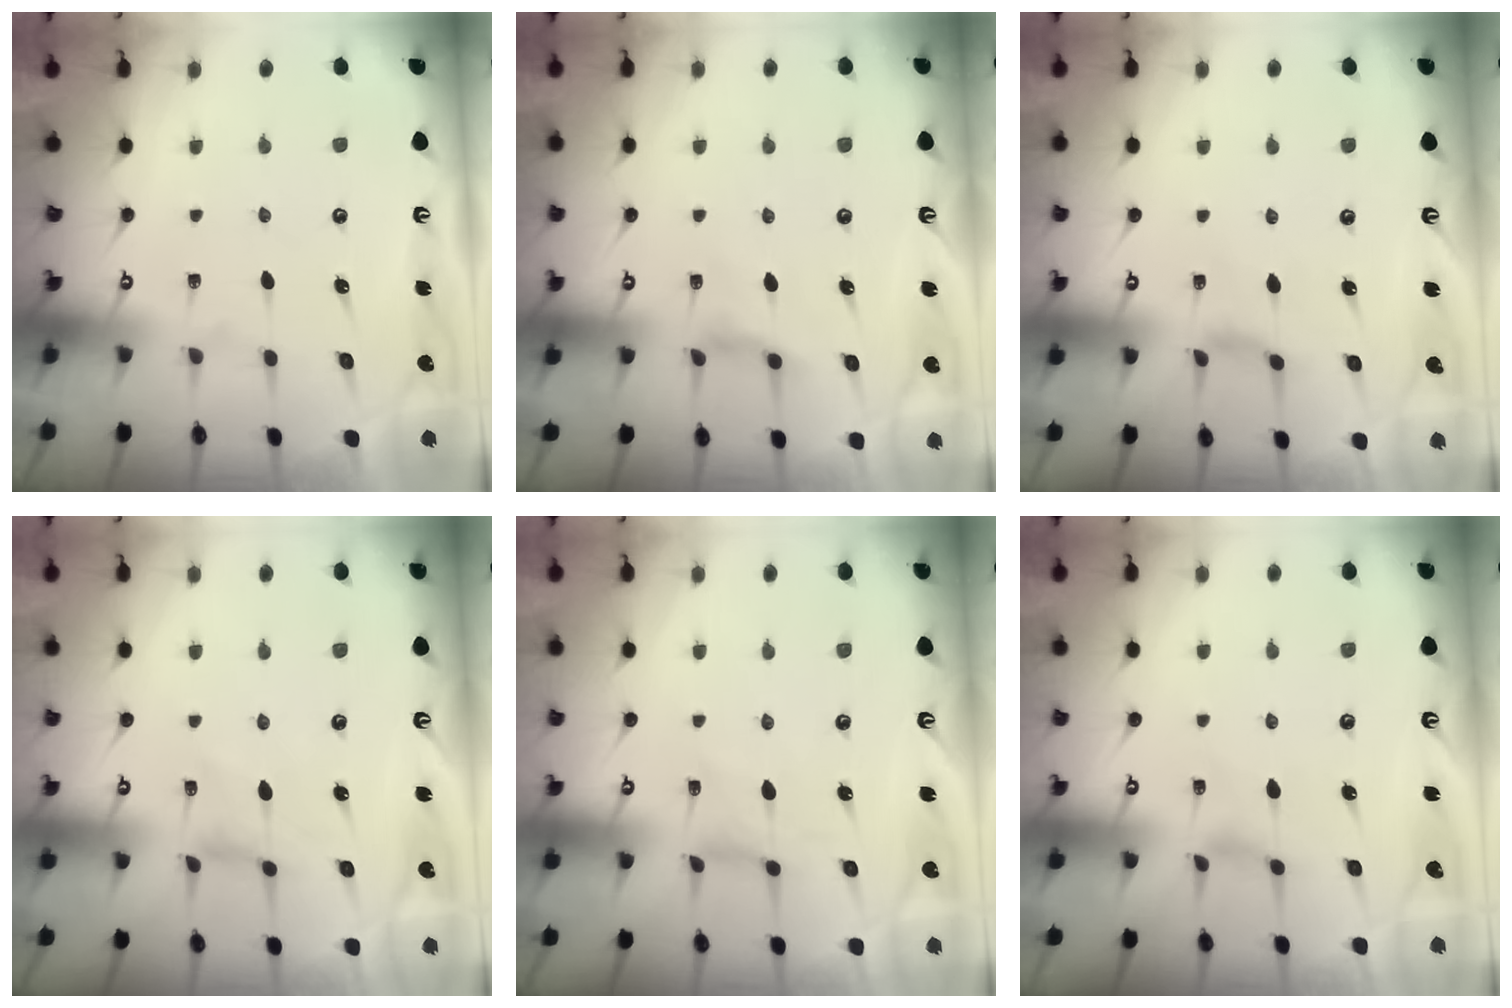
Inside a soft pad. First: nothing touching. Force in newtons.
{"total": 2.6, "press": 2.5, "slide": 0.5}
{"total": 2.1, "press": 2.1, "slide": 0.4}
{"total": 0.0}
{"total": 0.6, "press": 0.6, "slide": 0.1}
{"total": 0.8, "press": 0.8, "slide": 0.2}